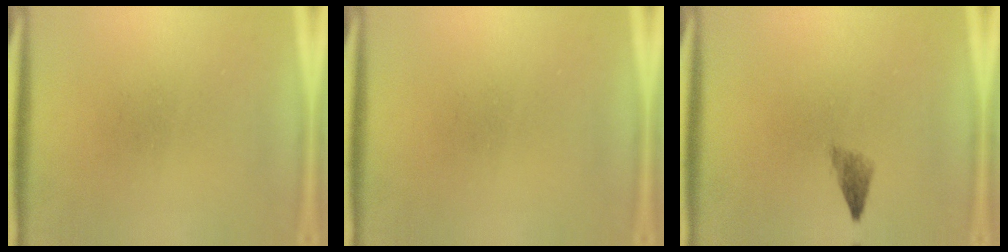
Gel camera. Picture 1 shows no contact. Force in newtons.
{"total": 0.0}
{"total": 1.9}